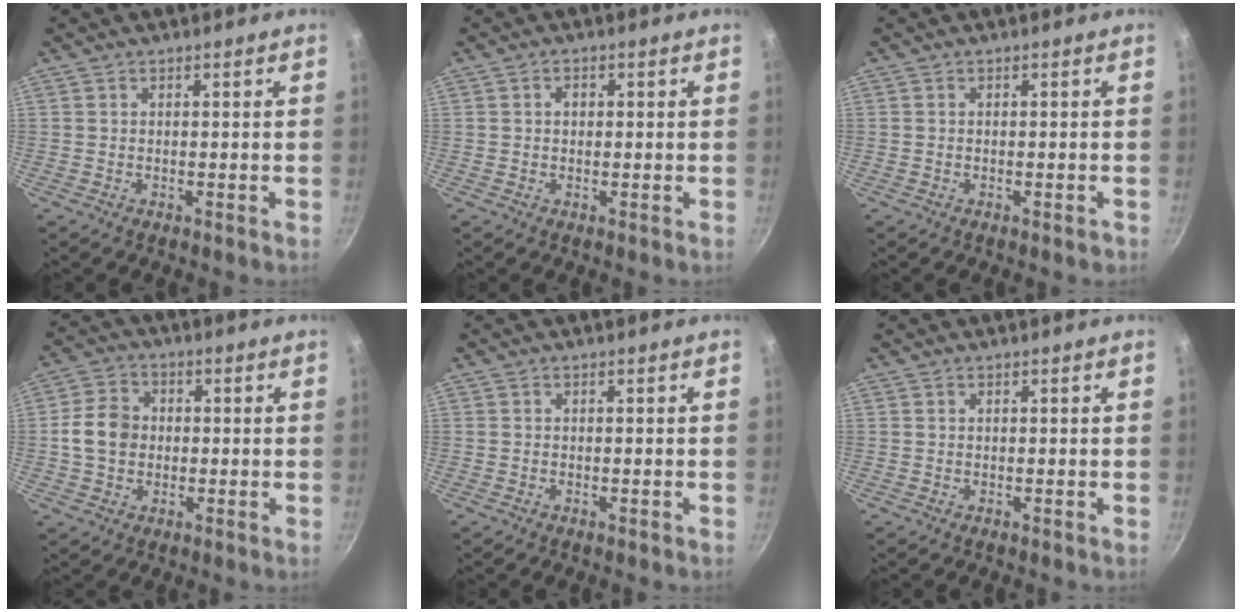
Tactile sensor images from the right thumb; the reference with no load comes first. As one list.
[{"total": 1.6, "force": [0.2, 1.3, 1.0], "torque": [-0.009, 0.004, 0.001]}, {"total": 0.9, "force": [-0.5, 0.3, 0.7], "torque": [-0.013, 0.005, -0.008]}, {"total": 7.6, "force": [-0.2, 6.3, 4.2], "torque": [-0.056, 0.015, -0.016]}, {"total": 0.0}, {"total": 0.0}]